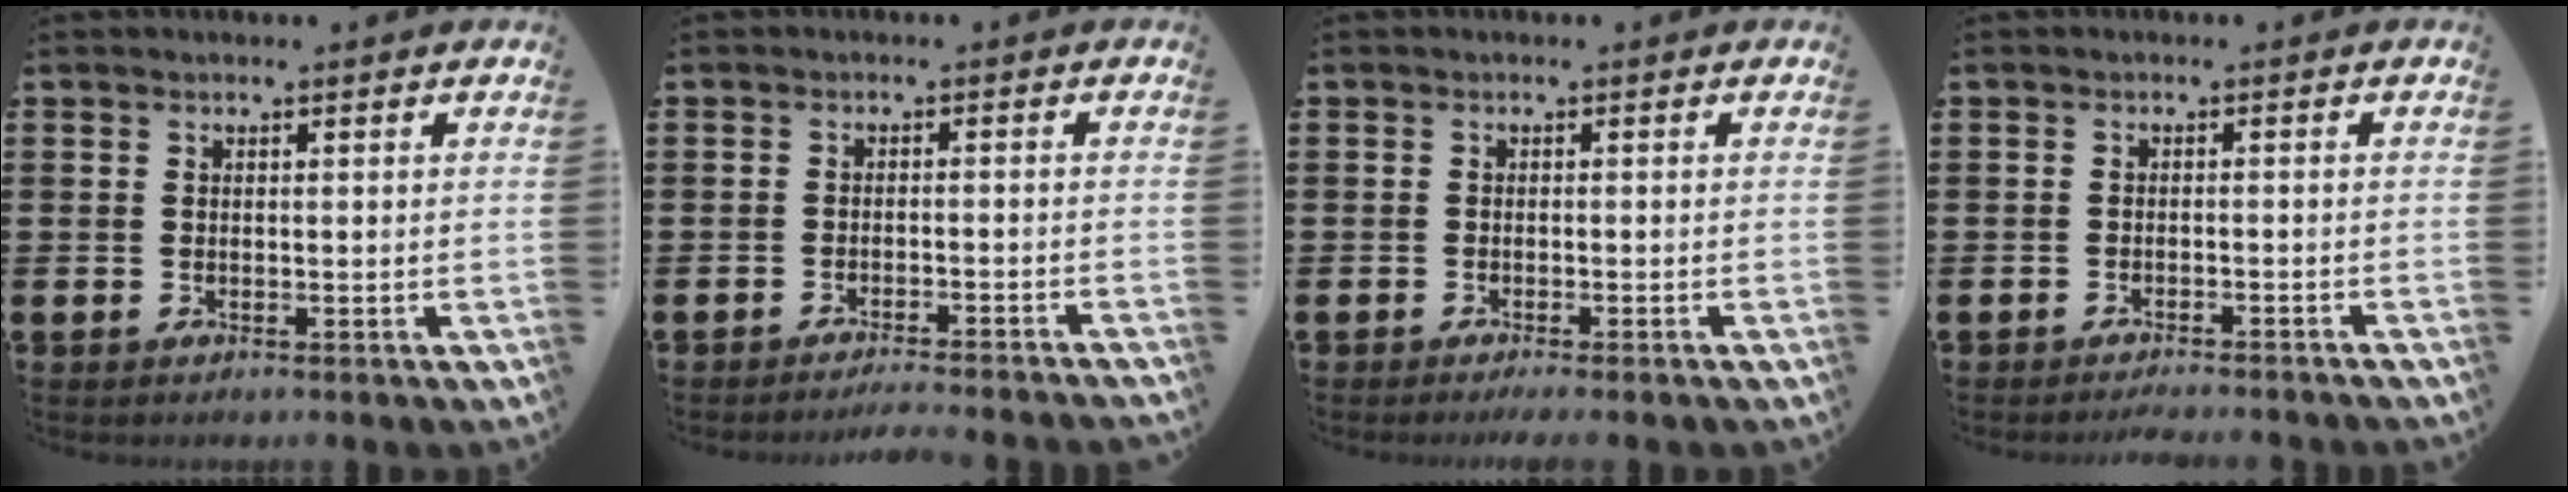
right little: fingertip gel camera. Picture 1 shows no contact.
{"total": 1.8, "force": [-1.8, -0.3, 0.4], "torque": [-0.004, 0.002, -0.035]}
{"total": 0.8, "force": [-0.7, -0.1, 0.5], "torque": [-0.007, -0.002, -0.013]}
{"total": 1.3, "force": [-1.3, -0.2, 0.1], "torque": [-0.002, 0.002, -0.026]}